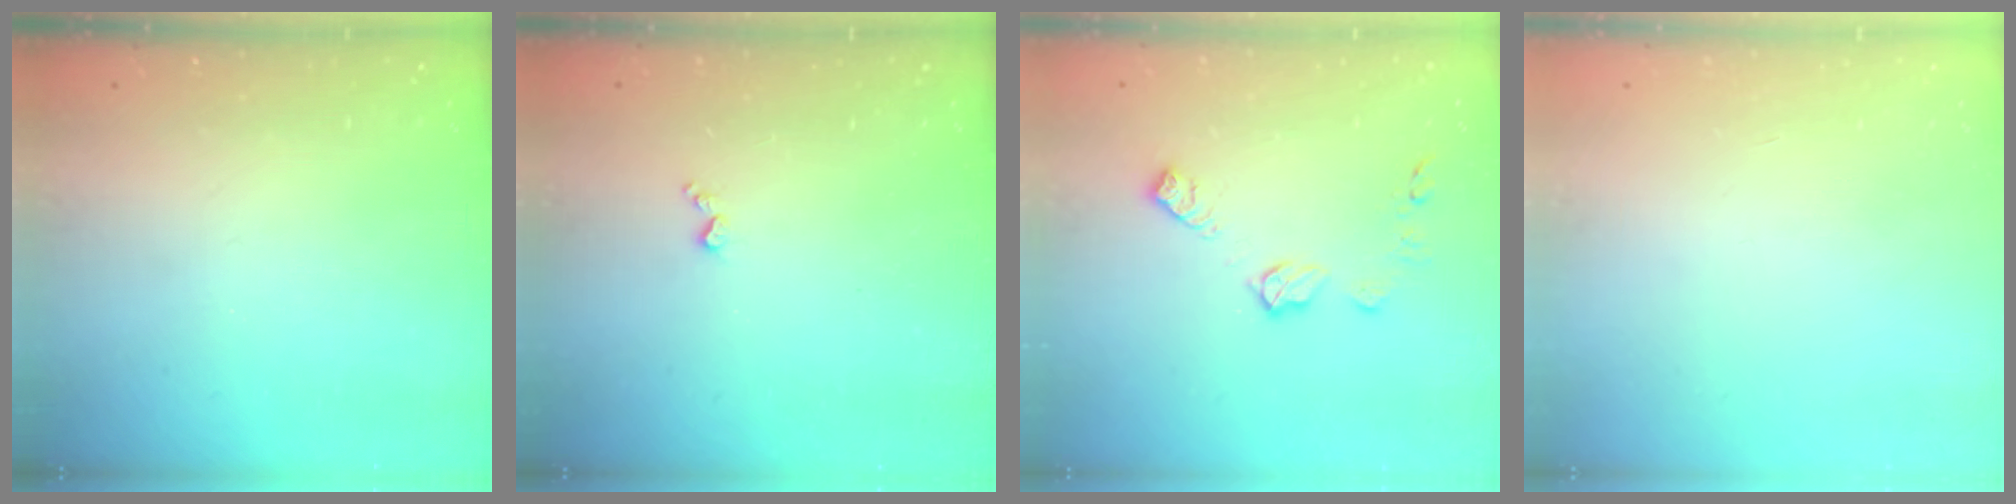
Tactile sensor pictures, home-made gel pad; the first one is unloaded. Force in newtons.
{"total": 3.5, "press": 3.5, "slide": 0.6}
{"total": 9.2, "press": 9.2, "slide": 0.3}
{"total": 0.0}